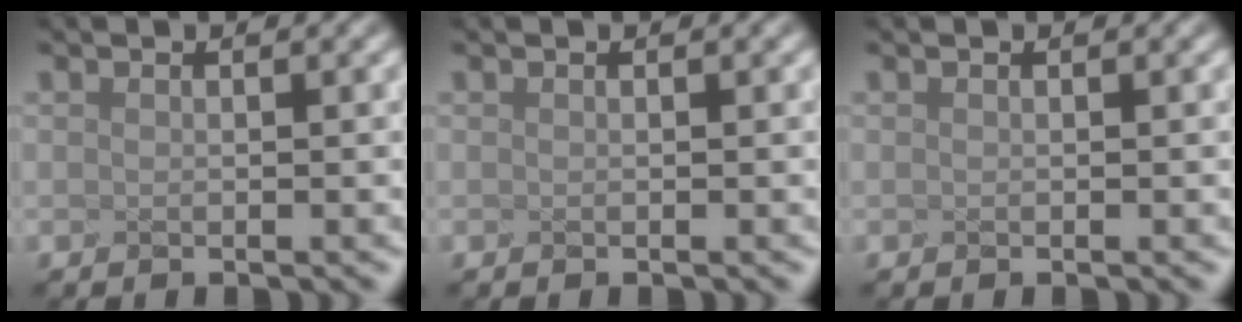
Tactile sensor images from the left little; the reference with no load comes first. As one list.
[{"total": 0.0}, {"total": 0.0}]